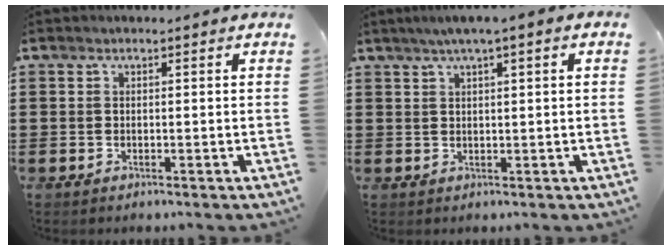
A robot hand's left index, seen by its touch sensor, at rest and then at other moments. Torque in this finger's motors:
{"motor_torque": [1.08, 1.06, 0.70, 0.09]}